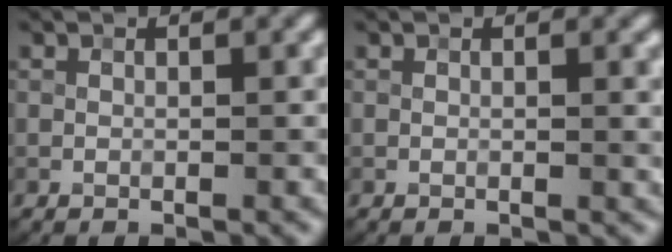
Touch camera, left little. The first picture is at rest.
{"total": 0.8, "force": [0.1, 0.2, 0.8], "torque": [-0.008, -0.001, 0.001]}